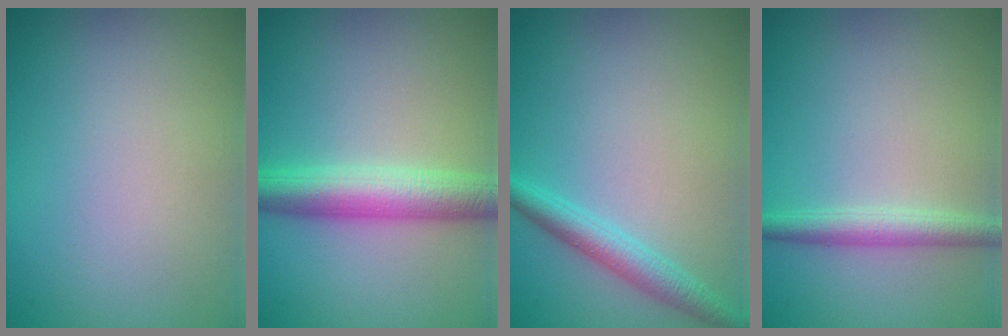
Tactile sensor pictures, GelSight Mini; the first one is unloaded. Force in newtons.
{"total": 5.0, "press": 5.0, "slide": 0.1}
{"total": 2.6, "press": 2.6, "slide": 0.1}
{"total": 2.4, "press": 2.4, "slide": 0.0}